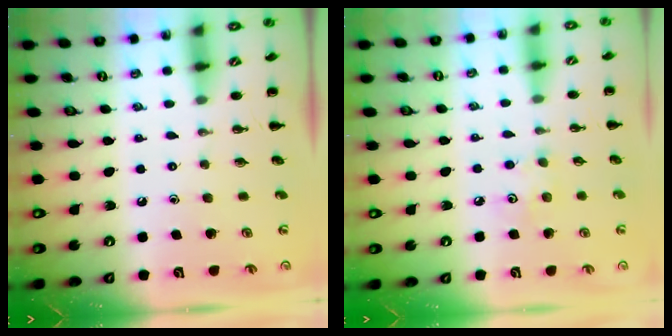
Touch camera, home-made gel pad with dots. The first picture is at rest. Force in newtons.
{"total": 3.3, "press": 3.2, "slide": 0.8}